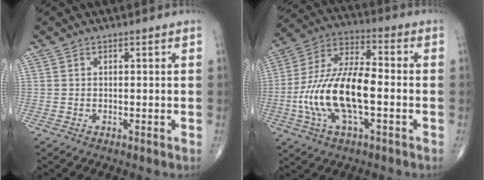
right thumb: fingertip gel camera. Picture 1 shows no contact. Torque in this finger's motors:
{"motor_torque": [0.34, 0.32, 1.07, -0.19, 0.44]}